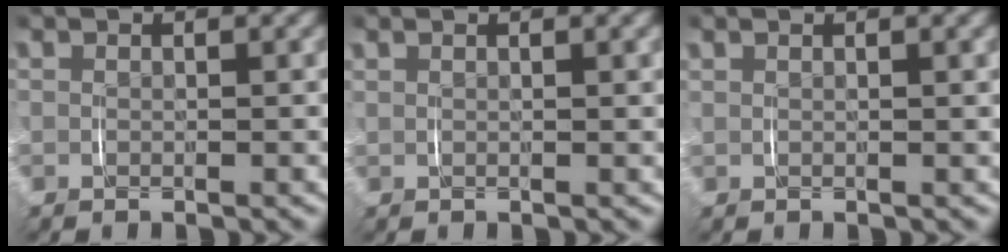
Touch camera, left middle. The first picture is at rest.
{"total": 1.2, "force": [0.8, 0.1, 0.9], "torque": [-0.013, 0.007, 0.013]}
{"total": 1.2, "force": [0.8, 0.2, 0.9], "torque": [-0.013, 0.008, 0.013]}